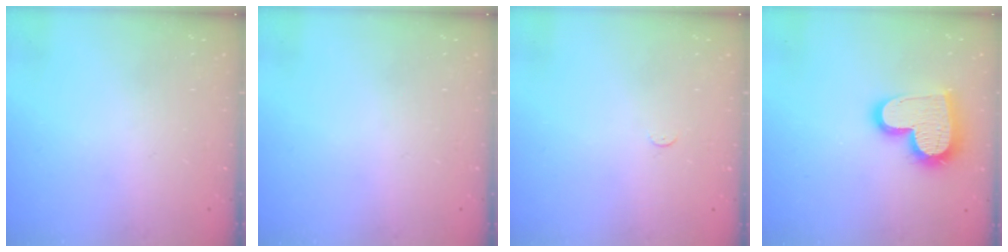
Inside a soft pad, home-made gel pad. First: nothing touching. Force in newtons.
{"total": 0.0}
{"total": 2.3, "press": 2.3, "slide": 0.3}
{"total": 18.2, "press": 18.1, "slide": 1.3}